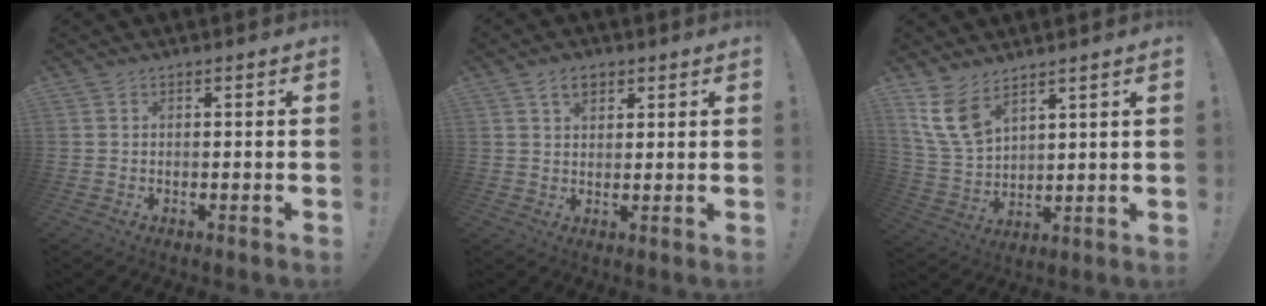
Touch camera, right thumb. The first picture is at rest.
{"total": 4.9, "force": [2.7, 3.0, 2.8], "torque": [-0.043, -0.002, 0.048]}
{"total": 10.9, "force": [7.2, 5.8, 5.9], "torque": [-0.131, -0.035, 0.146]}